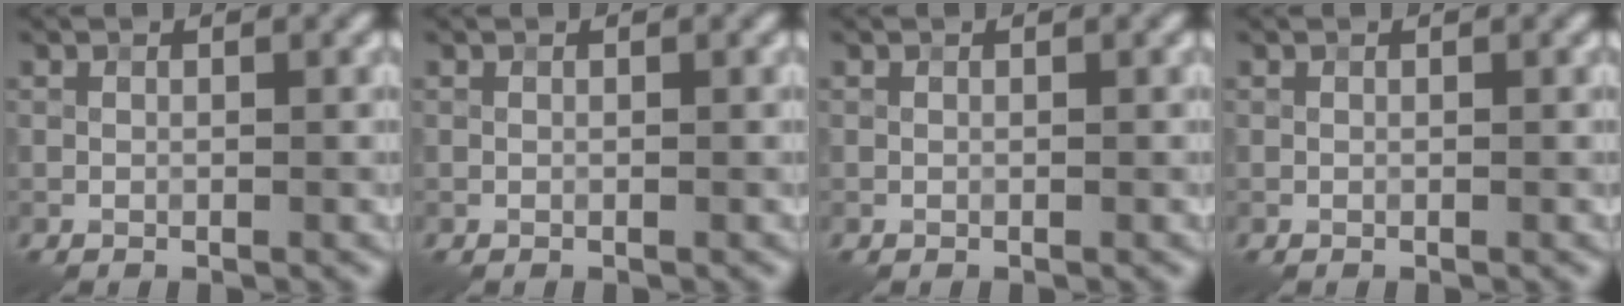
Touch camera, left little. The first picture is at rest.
{"total": 0.0}
{"total": 0.0}
{"total": 0.0}